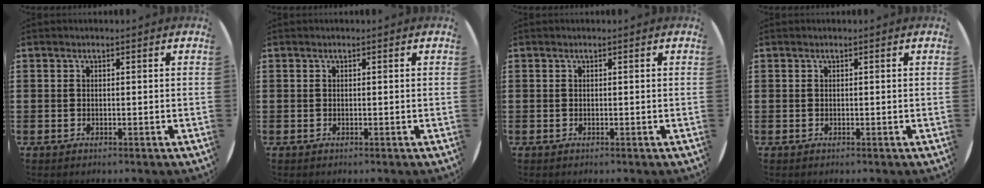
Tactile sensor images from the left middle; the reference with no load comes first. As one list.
[{"total": 0.0}, {"total": 0.0}, {"total": 0.0}]